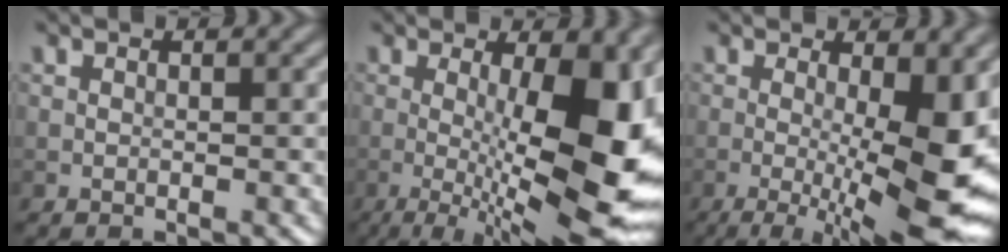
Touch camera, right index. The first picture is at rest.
{"total": 12.8, "force": [-1.0, 3.5, 12.3], "torque": [-0.166, -0.011, -0.017]}
{"total": 13.9, "force": [-1.5, 3.9, 13.2], "torque": [-0.170, -0.013, -0.011]}